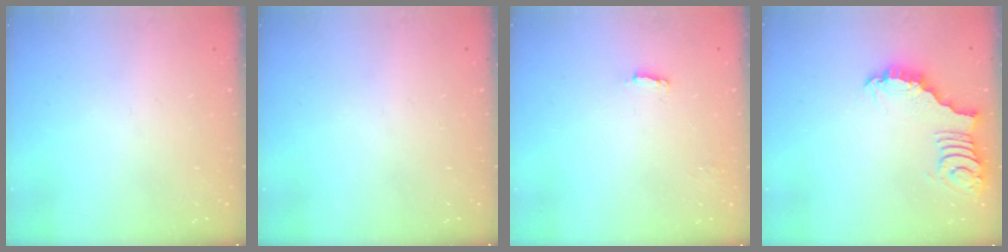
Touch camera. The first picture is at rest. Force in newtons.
{"total": 0.0}
{"total": 2.2, "press": 2.2, "slide": 0.1}
{"total": 3.0, "press": 3.0, "slide": 0.0}